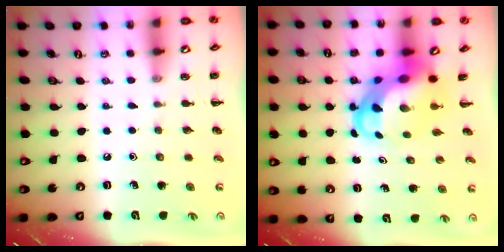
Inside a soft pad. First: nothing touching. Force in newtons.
{"total": 7.1, "press": 6.8, "slide": 1.9}